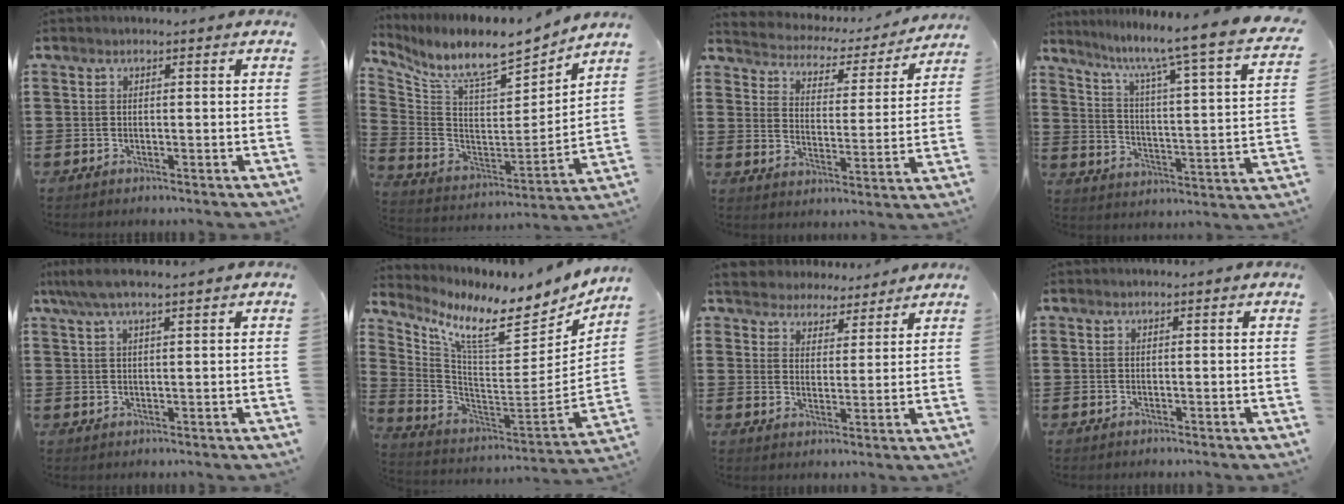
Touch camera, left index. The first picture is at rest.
{"total": 8.8, "force": [7.8, 1.5, 4.0], "torque": [-0.104, -0.063, 0.129]}
{"total": 2.7, "force": [2.7, 0.7, -0.1], "torque": [-0.021, -0.027, 0.034]}
{"total": 6.9, "force": [5.5, -1.2, 3.9], "torque": [-0.092, -0.062, 0.075]}
{"total": 4.3, "force": [2.7, 0.6, 3.3], "torque": [-0.068, 0.004, 0.049]}
{"total": 10.2, "force": [7.4, 1.8, 6.9], "torque": [-0.156, -0.051, 0.119]}
{"total": 4.3, "force": [4.1, 1.4, -0.4], "torque": [-0.016, -0.016, 0.073]}
{"total": 0.0}